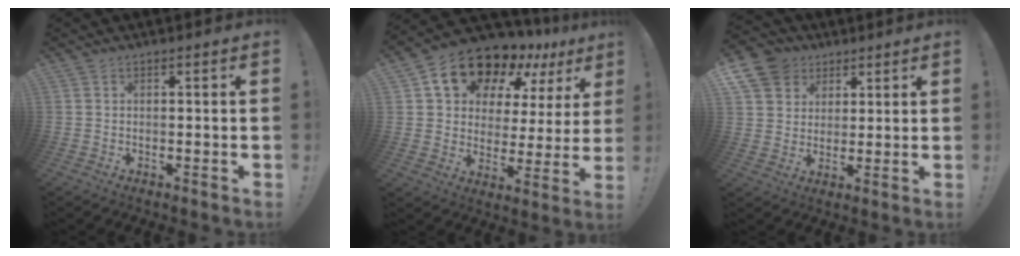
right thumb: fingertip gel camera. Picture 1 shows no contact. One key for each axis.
{"total": 15.9, "fx": 12.1, "fy": 7.8, "fz": 6.7, "tx": -0.107, "ty": -0.096, "tz": 0.217}
{"total": 10.8, "fx": 5.3, "fy": 8.8, "fz": 3.1, "tx": -0.047, "ty": -0.031, "tz": 0.107}